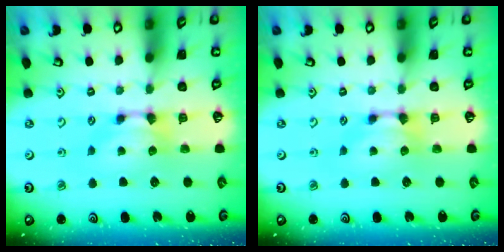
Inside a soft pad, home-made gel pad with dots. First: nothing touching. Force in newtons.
{"total": 0.0}